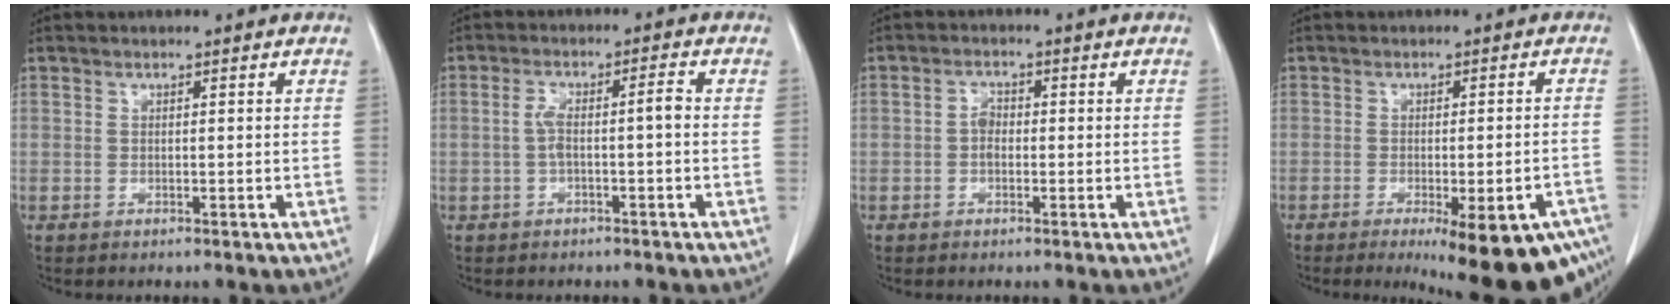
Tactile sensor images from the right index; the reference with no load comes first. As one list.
[{"total": 4.1, "force": [-0.6, 0.6, 4.0], "torque": [-0.079, 0.021, -0.006]}, {"total": 2.0, "force": [-0.3, 1.3, 1.5], "torque": [-0.022, 0.006, -0.009]}, {"total": 16.3, "force": [-10.5, 3.8, 11.9], "torque": [-0.085, -0.009, -0.126]}]